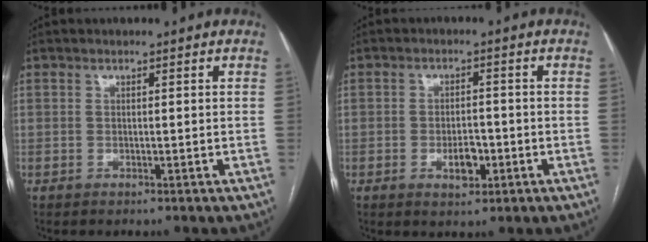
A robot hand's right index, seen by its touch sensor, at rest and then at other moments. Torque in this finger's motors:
{"motor_torque": [0.45, -0.11, 0.33, 0.04]}